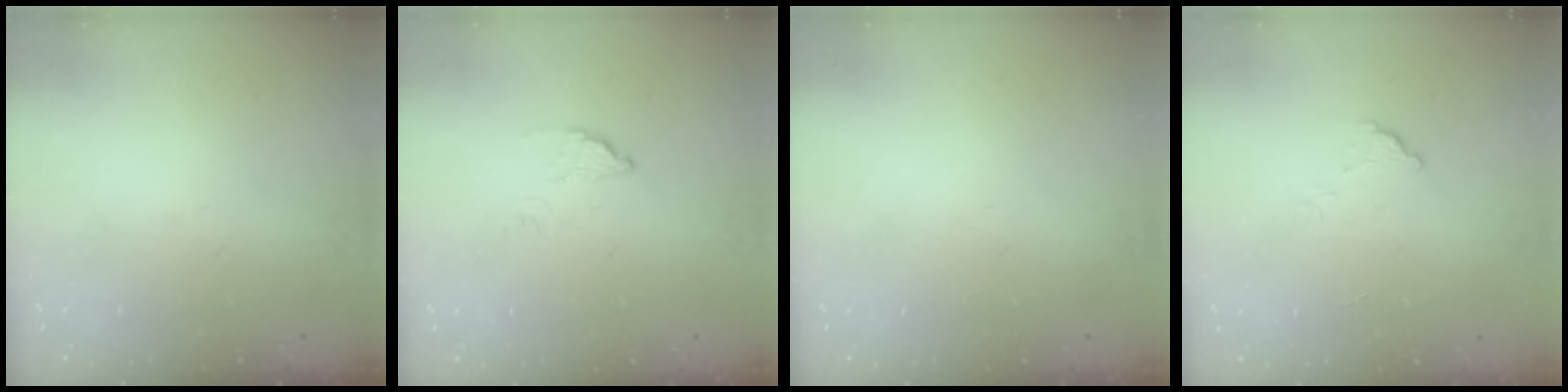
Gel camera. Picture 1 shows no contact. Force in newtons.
{"total": 2.5, "press": 2.5, "slide": 0.1}
{"total": 2.2, "press": 2.2, "slide": 0.1}
{"total": 3.4, "press": 3.4, "slide": 0.2}